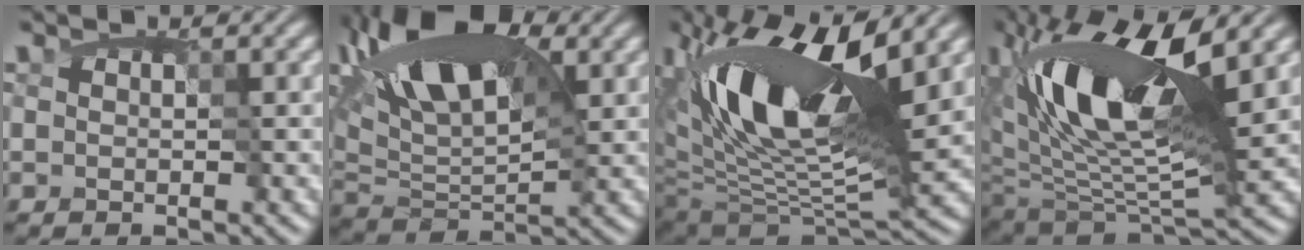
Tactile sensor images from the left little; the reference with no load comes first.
{"total": 9.9, "force": [3.1, 5.0, 8.0], "torque": [-0.148, 0.011, 0.050]}
{"total": 12.1, "force": [3.7, 4.9, 10.5], "torque": [-0.189, 0.007, 0.059]}
{"total": 10.4, "force": [2.8, 3.9, 9.2], "torque": [-0.160, -0.006, 0.053]}